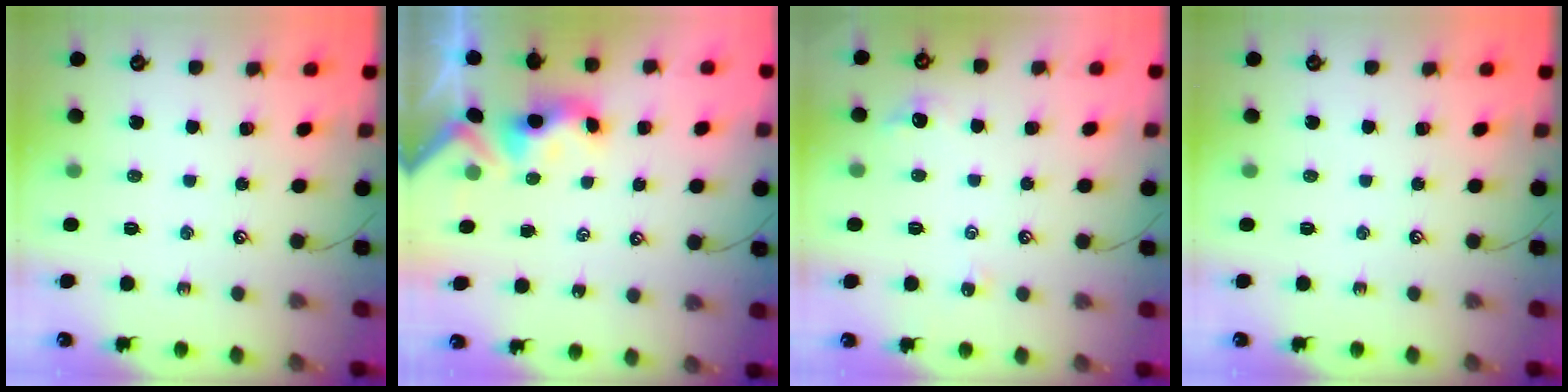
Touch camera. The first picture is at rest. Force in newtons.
{"total": 3.6, "press": 3.6, "slide": 0.1}
{"total": 1.6, "press": 1.5, "slide": 0.5}
{"total": 0.0}